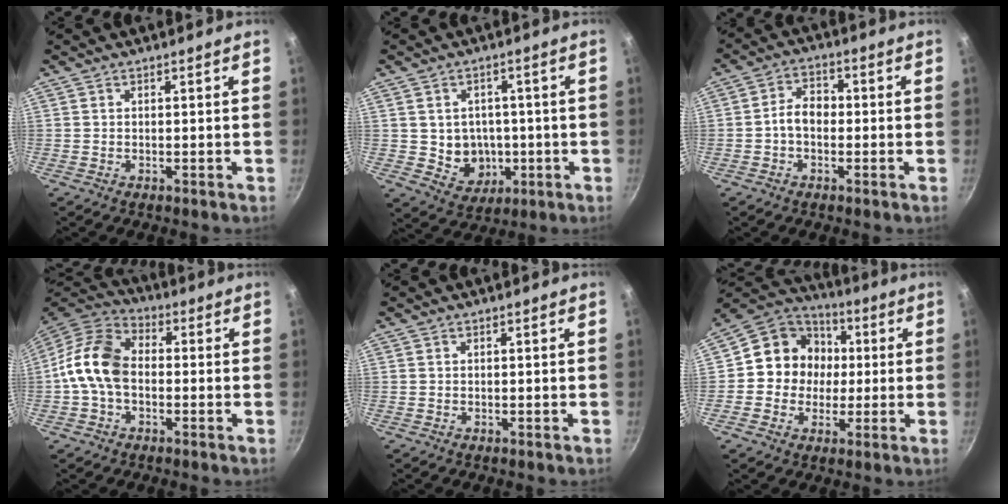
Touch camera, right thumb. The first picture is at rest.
{"total": 8.0, "force": [-0.6, 7.0, 3.7], "torque": [-0.026, 0.005, 0.004]}
{"total": 5.1, "force": [-0.8, 3.6, 3.5], "torque": [-0.041, 0.023, -0.023]}
{"total": 12.0, "force": [-1.1, 8.4, 8.5], "torque": [-0.140, 0.034, -0.041]}
{"total": 0.0}
{"total": 13.1, "force": [0.7, 11.8, 5.5], "torque": [-0.051, 0.023, -0.005]}